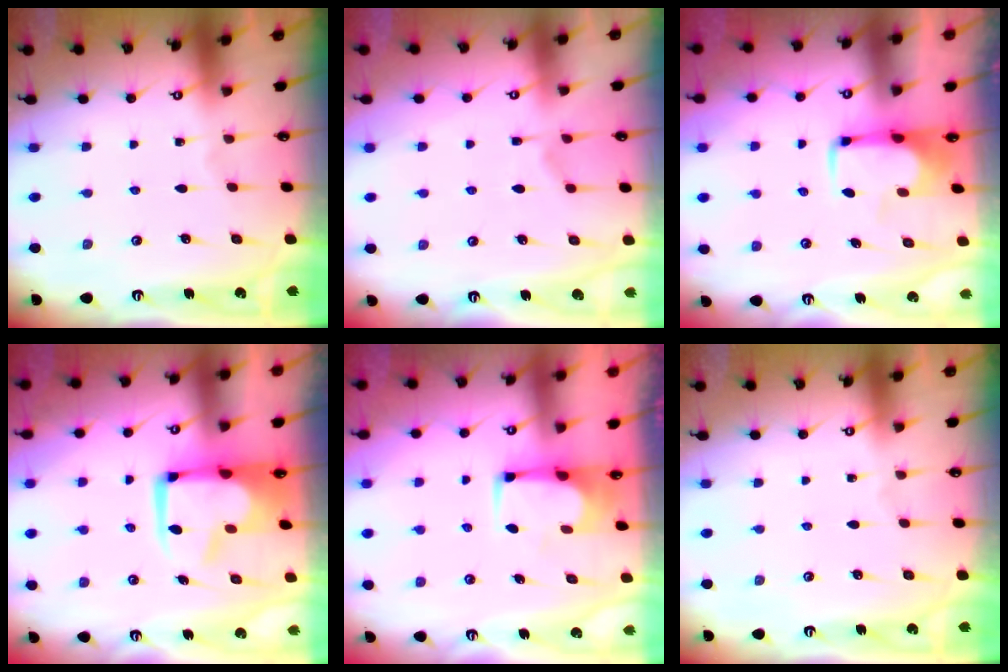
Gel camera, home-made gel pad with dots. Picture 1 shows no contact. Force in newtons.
{"total": 1.6, "press": 0.9, "slide": 1.4}
{"total": 1.6, "press": 1.5, "slide": 0.4}
{"total": 7.4, "press": 7.1, "slide": 1.8}
{"total": 5.7, "press": 5.7, "slide": 0.5}
{"total": 0.0}